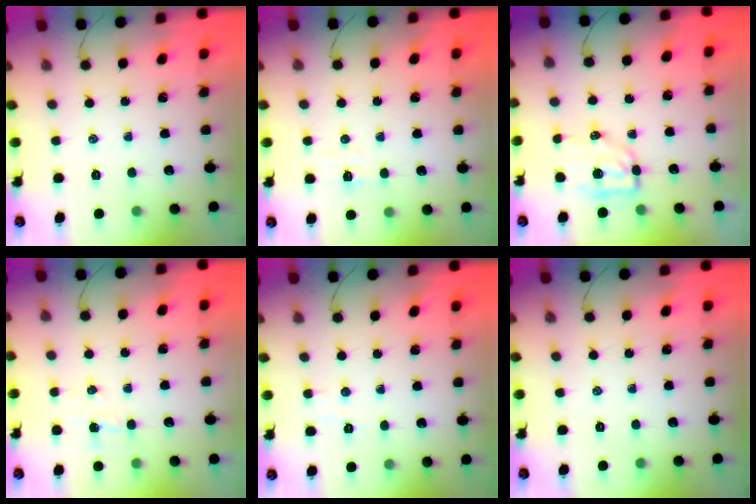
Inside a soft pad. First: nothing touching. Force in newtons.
{"total": 4.3, "press": 4.1, "slide": 1.1}
{"total": 6.4, "press": 6.3, "slide": 1.1}
{"total": 4.0, "press": 3.8, "slide": 1.2}
{"total": 2.6, "press": 2.5, "slide": 0.7}
{"total": 0.0}